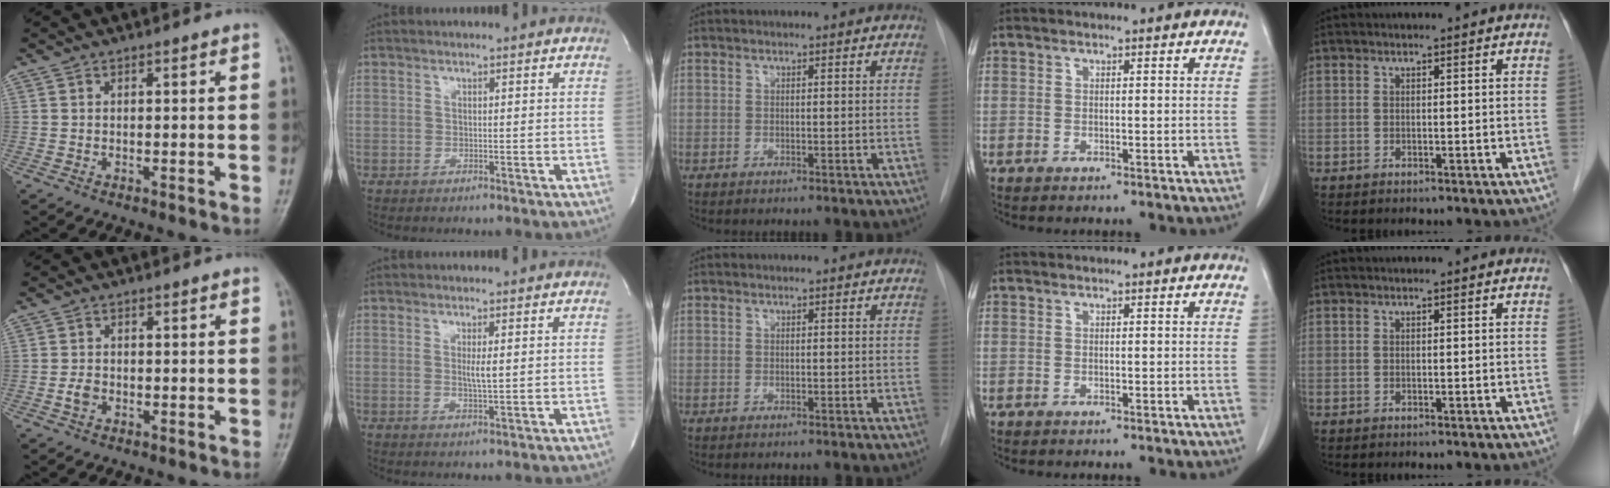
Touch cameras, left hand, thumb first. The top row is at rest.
{"thumb": {"total": 2.2, "force": [-0.7, 1.6, 1.4], "torque": [-0.024, 0.005, -0.015]}, "index": {"total": 2.0, "force": [0.0, 0.1, 2.0], "torque": [-0.042, -0.008, 0.000]}}